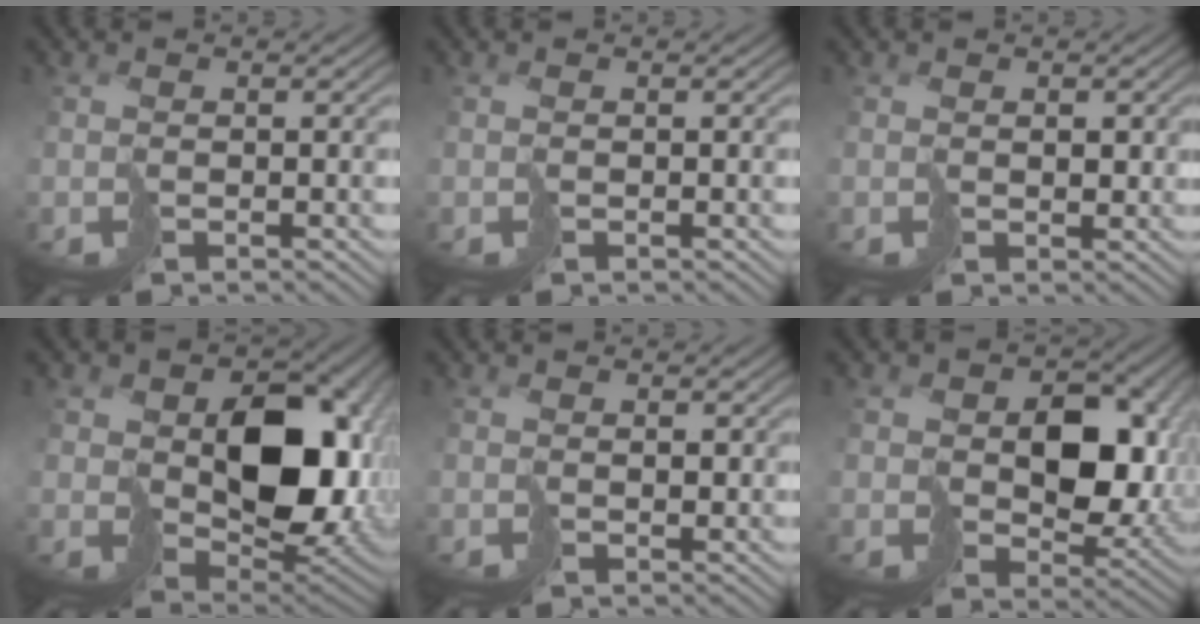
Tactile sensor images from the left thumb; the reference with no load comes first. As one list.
[{"total": 0.0}, {"total": 1.5, "force": [0.9, 1.0, 0.6], "torque": [-0.003, 0.000, 0.025]}, {"total": 15.4, "force": [1.9, 10.9, 10.7], "torque": [-0.155, -0.035, 0.065]}, {"total": 1.2, "force": [1.0, 0.6, 0.3], "torque": [0.003, 0.002, 0.024]}, {"total": 11.0, "force": [1.5, 7.9, 7.5], "torque": [-0.123, -0.011, 0.038]}]